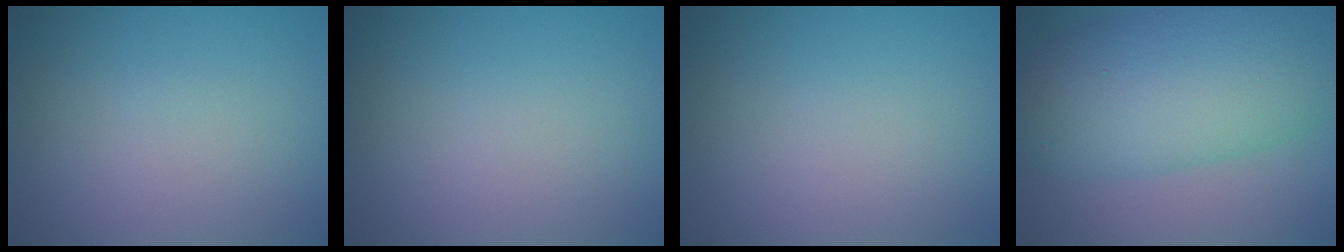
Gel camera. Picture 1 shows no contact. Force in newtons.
{"total": 0.0}
{"total": 0.0}
{"total": 10.0, "press": 10.0, "slide": 0.3}